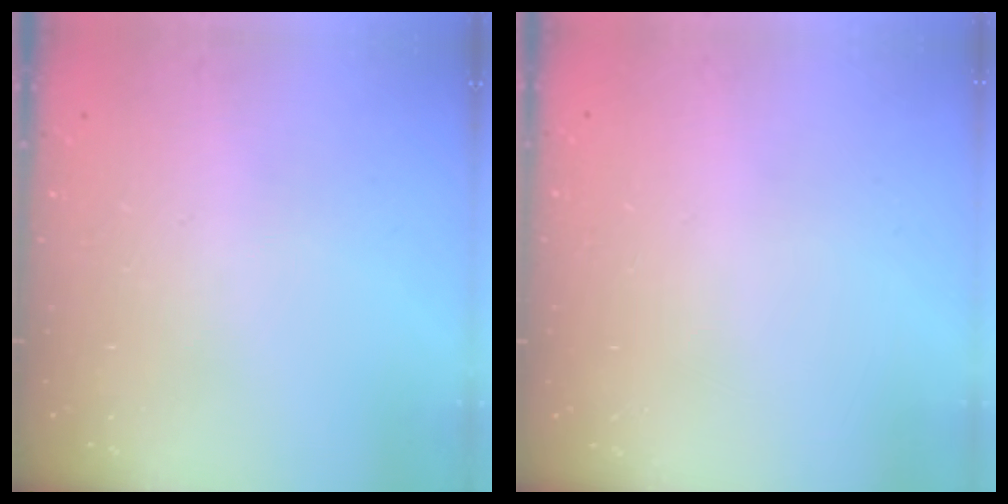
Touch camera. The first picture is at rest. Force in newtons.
{"total": 0.0}